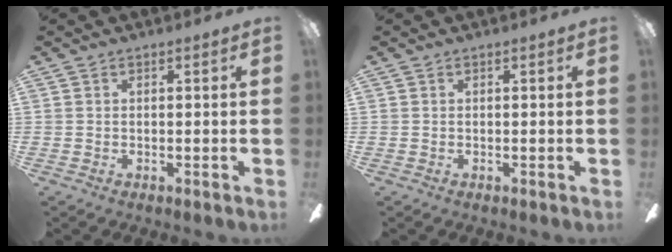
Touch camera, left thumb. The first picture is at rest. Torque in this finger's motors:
{"motor_torque": [-0.03, -0.02, 0.09, -0.11, 0.00]}